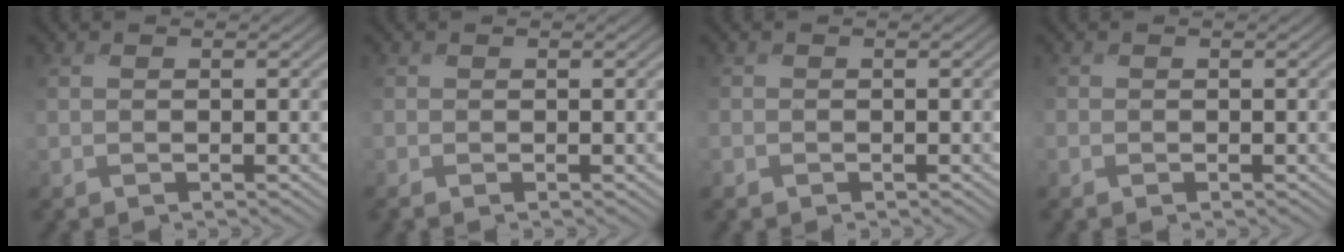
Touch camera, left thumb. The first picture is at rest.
{"total": 0.7, "force": [-0.5, 0.5, 0.3], "torque": [-0.010, -0.003, -0.011]}
{"total": 0.9, "force": [-0.5, 0.8, 0.0], "torque": [-0.004, -0.007, -0.015]}
{"total": 0.7, "force": [-0.3, 0.6, 0.2], "torque": [-0.006, -0.005, -0.007]}